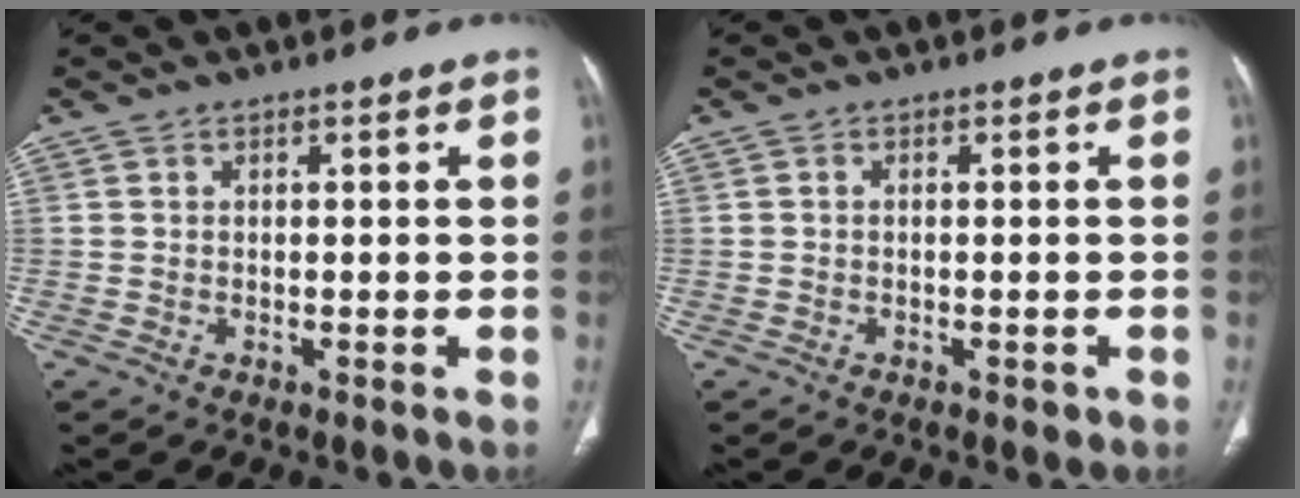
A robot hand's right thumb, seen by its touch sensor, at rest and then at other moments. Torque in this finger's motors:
{"motor_torque": [-0.02, 0.33, -0.37, 0.17, -0.08]}